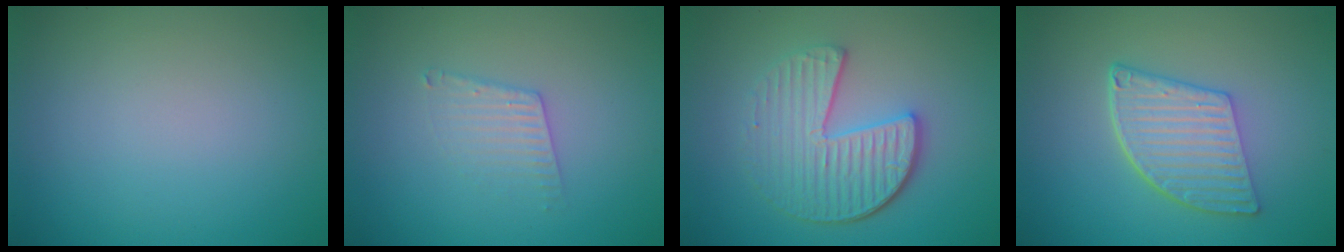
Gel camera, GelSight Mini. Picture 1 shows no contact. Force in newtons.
{"total": 2.0, "press": 2.0, "slide": 0.1}
{"total": 5.0, "press": 4.0, "slide": 3.1}
{"total": 5.7, "press": 4.2, "slide": 3.8}